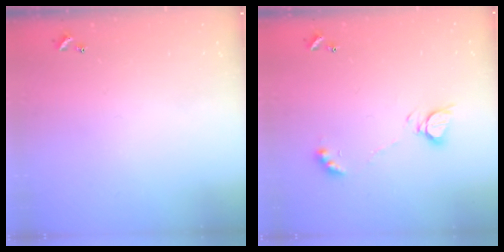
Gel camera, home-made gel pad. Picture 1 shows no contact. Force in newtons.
{"total": 6.6, "press": 6.6, "slide": 0.7}